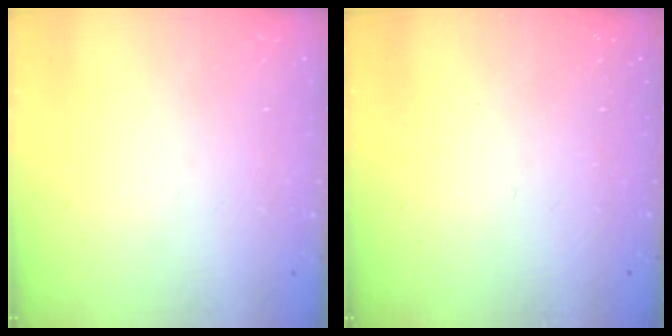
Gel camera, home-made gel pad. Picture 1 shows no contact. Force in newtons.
{"total": 0.0}